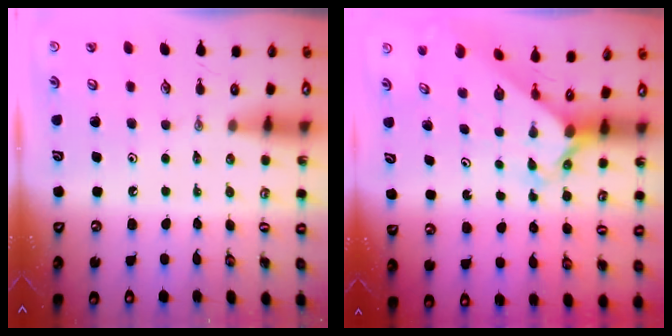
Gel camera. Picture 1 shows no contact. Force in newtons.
{"total": 2.4, "press": 2.4, "slide": 0.3}